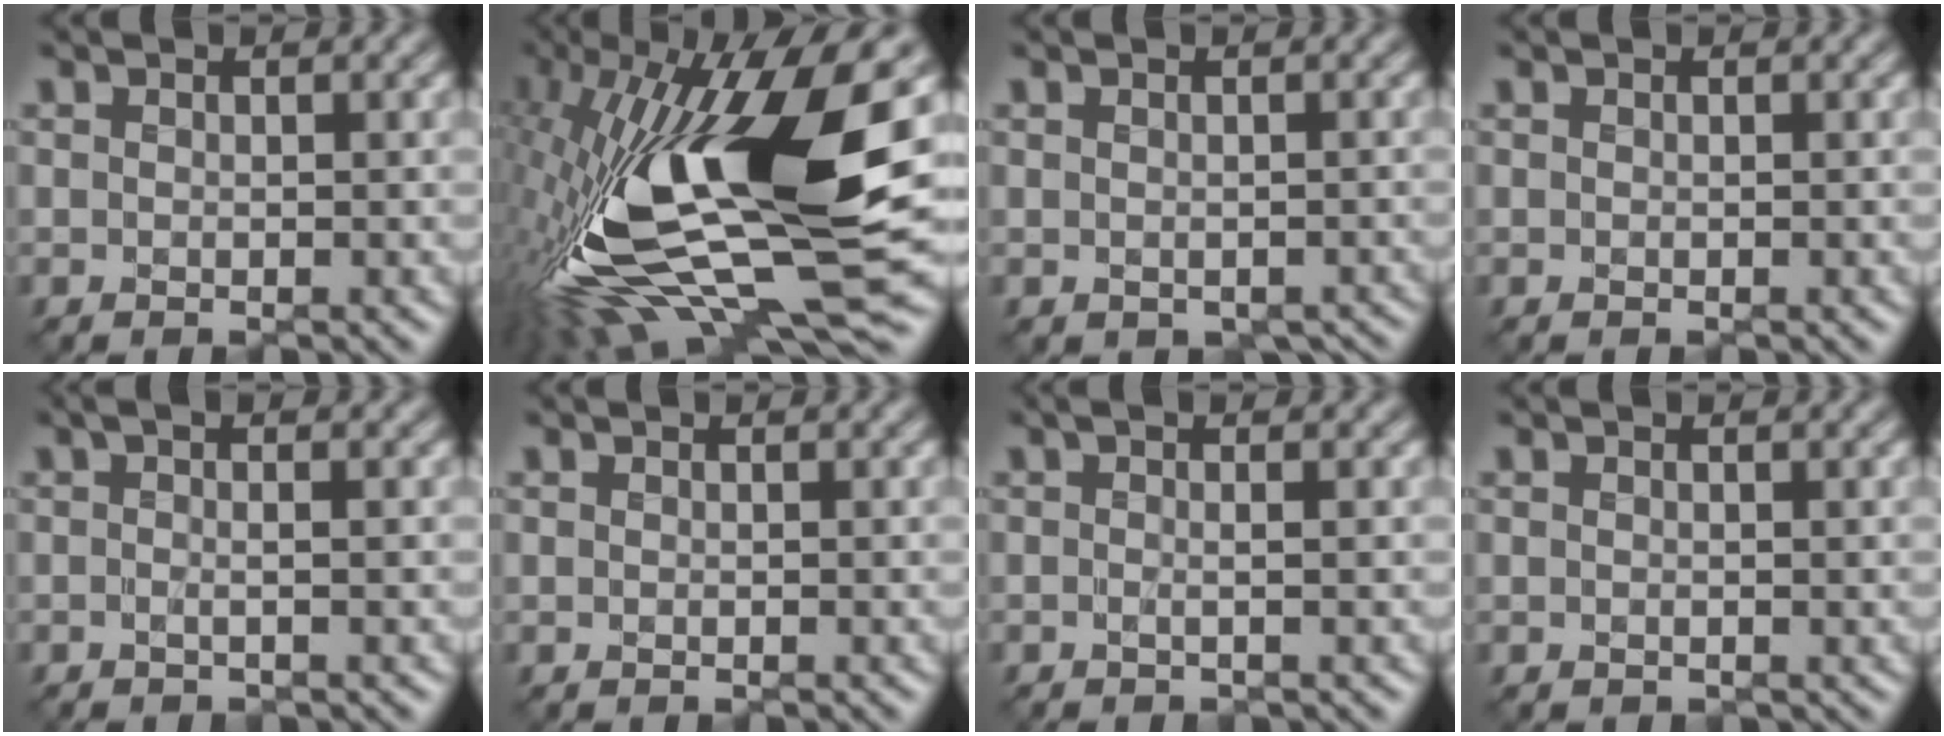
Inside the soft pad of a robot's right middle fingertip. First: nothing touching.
{"total": 16.4, "force": [-0.4, 5.9, 15.3], "torque": [-0.297, 0.001, -0.009]}
{"total": 1.6, "force": [-0.3, 1.1, 1.1], "torque": [-0.018, -0.006, 0.002]}
{"total": 0.0}
{"total": 2.3, "force": [0.9, 0.7, 2.0], "torque": [-0.020, 0.014, -0.006]}
{"total": 0.0}
{"total": 1.7, "force": [0.6, 0.4, 1.5], "torque": [-0.012, 0.007, -0.007]}
{"total": 0.0}